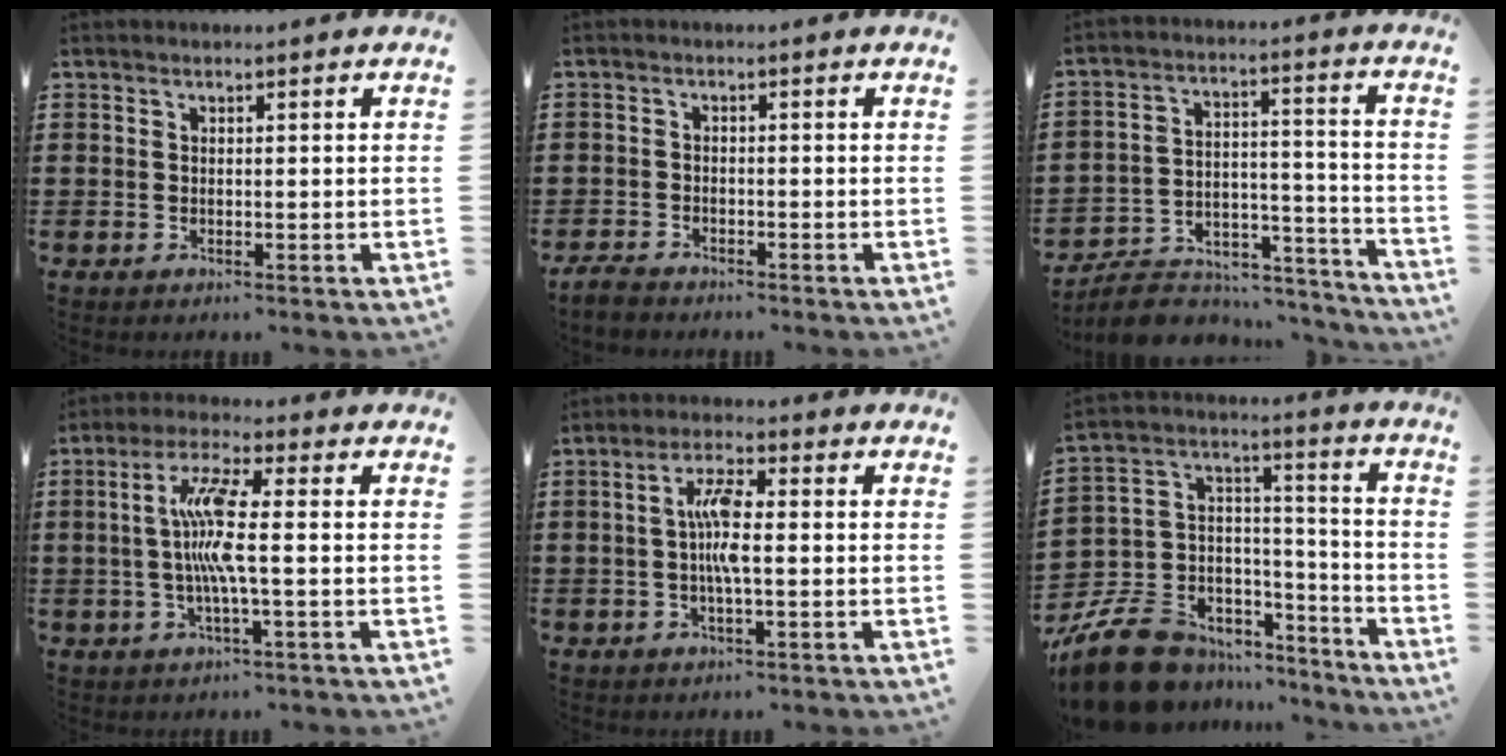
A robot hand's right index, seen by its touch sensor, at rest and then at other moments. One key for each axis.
{"total": 2.0, "fx": -1.9, "fy": 0.6, "fz": 0.2, "tx": -0.016, "ty": 0.002, "tz": -0.042}
{"total": 7.2, "fx": -6.3, "fy": 2.8, "fz": 1.9, "tx": -0.039, "ty": 0.017, "tz": -0.122}
{"total": 7.7, "fx": -0.2, "fy": 0.3, "fz": 7.7, "tx": -0.170, "ty": -0.013, "tz": -0.018}
{"total": 5.5, "fx": -0.3, "fy": 1.0, "fz": 5.4, "tx": -0.106, "ty": 0.002, "tz": -0.010}
{"total": 12.3, "fx": -8.2, "fy": 8.0, "fz": 4.4, "tx": -0.124, "ty": 0.022, "tz": -0.150}